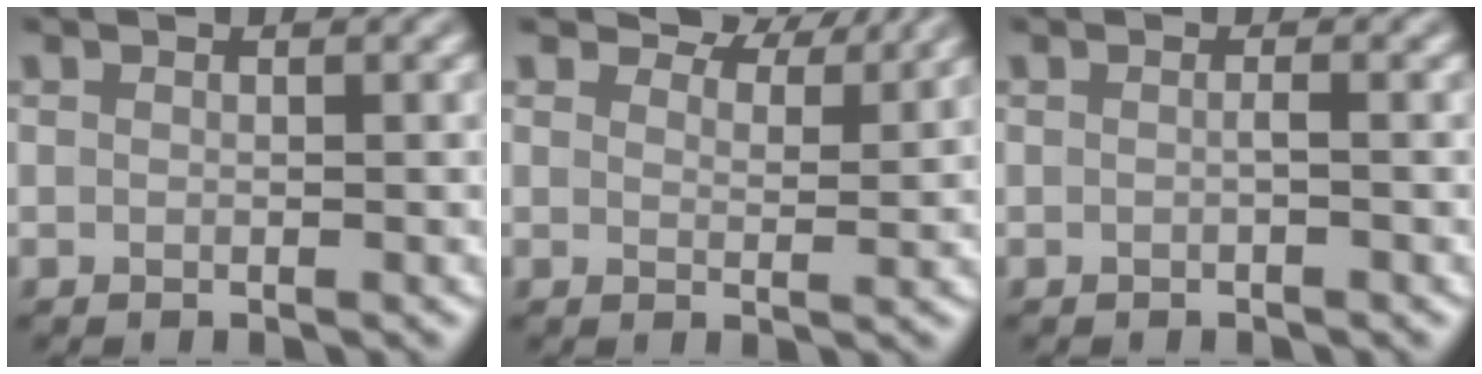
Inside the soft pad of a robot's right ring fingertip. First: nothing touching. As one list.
[{"total": 4.6, "force": [4.1, 1.2, 1.6], "torque": [-0.031, 0.000, 0.053]}, {"total": 0.6, "force": [-0.2, 0.1, 0.6], "torque": [-0.010, 0.000, -0.004]}]